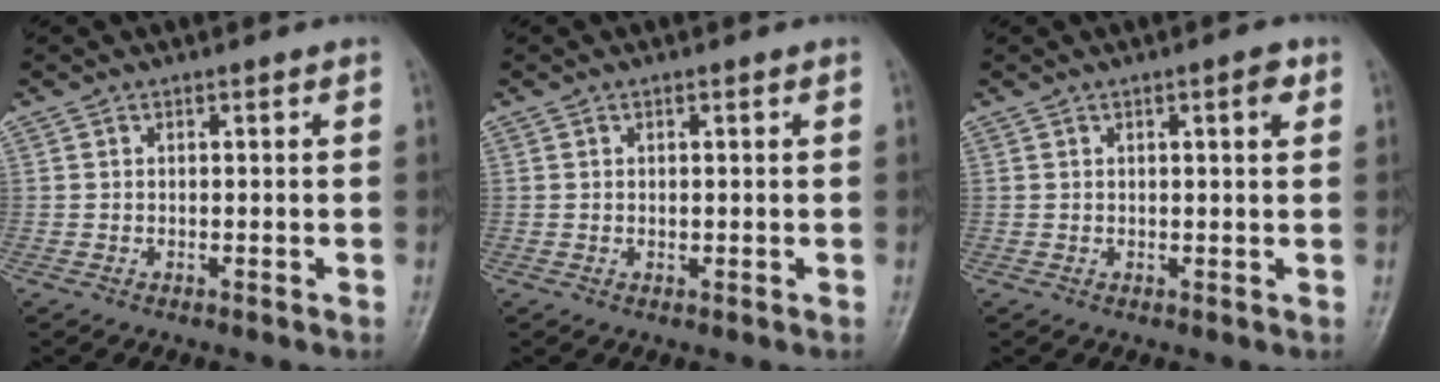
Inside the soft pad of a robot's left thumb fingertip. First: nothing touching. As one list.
[{"total": 0.8, "force": [0.2, 0.5, 0.6], "torque": [-0.008, -0.001, 0.006]}, {"total": 2.6, "force": [1.1, 0.6, 2.3], "torque": [-0.031, -0.002, 0.014]}]